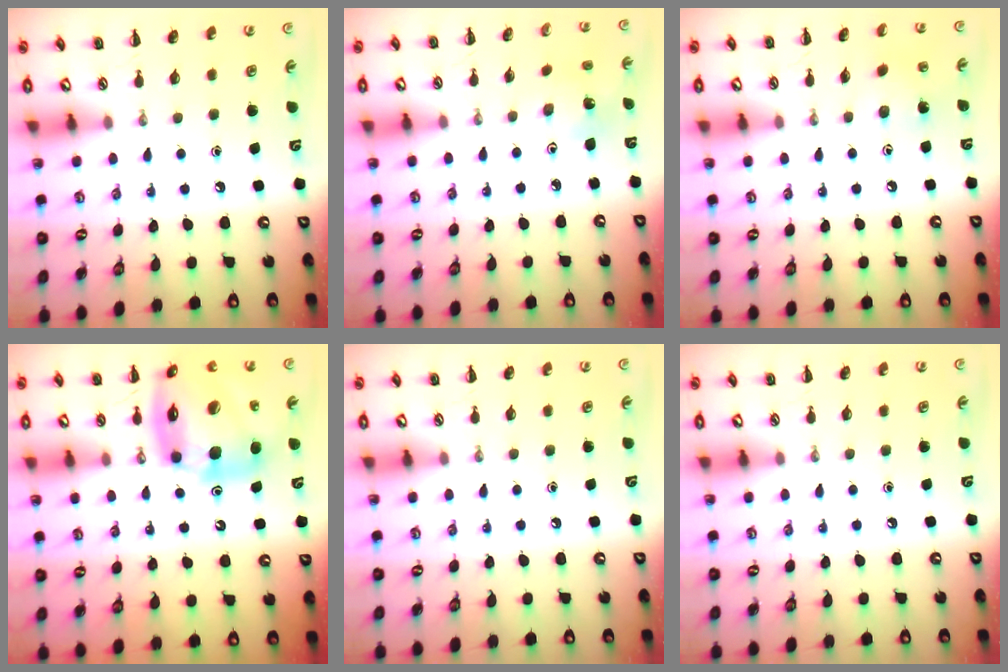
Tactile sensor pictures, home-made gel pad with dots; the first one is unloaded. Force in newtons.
{"total": 3.0, "press": 2.8, "slide": 1.0}
{"total": 2.1, "press": 2.0, "slide": 0.6}
{"total": 15.9, "press": 15.2, "slide": 4.5}
{"total": 0.0}
{"total": 0.0}